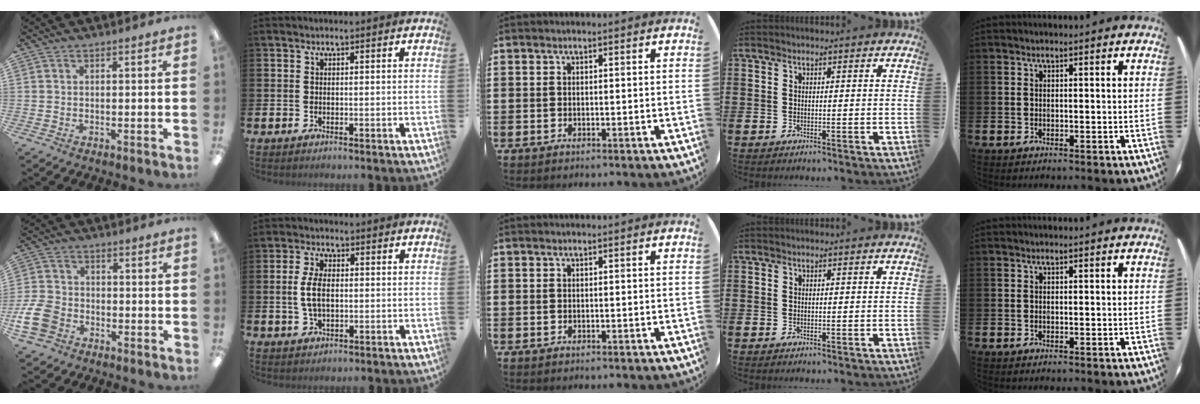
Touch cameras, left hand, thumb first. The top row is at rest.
{"thumb": {"total": 8.4, "force": [-3.7, 6.1, 4.5], "torque": [-0.105, 0.020, -0.067]}, "index": {"total": 4.8, "force": [0.4, 2.4, 4.1], "torque": [-0.081, 0.004, 0.002]}}